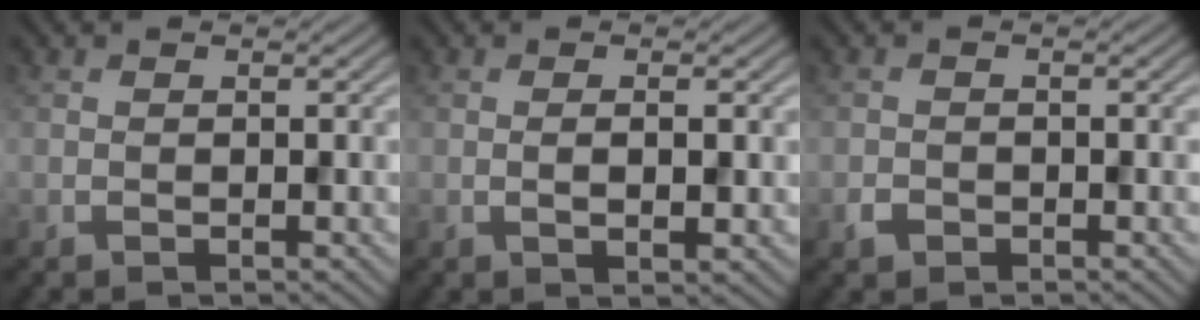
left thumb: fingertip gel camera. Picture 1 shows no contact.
{"total": 2.2, "force": [-0.2, 0.6, 2.1], "torque": [-0.038, -0.003, 0.001]}
{"total": 1.2, "force": [-0.8, 0.8, 0.3], "torque": [-0.010, -0.002, -0.017]}